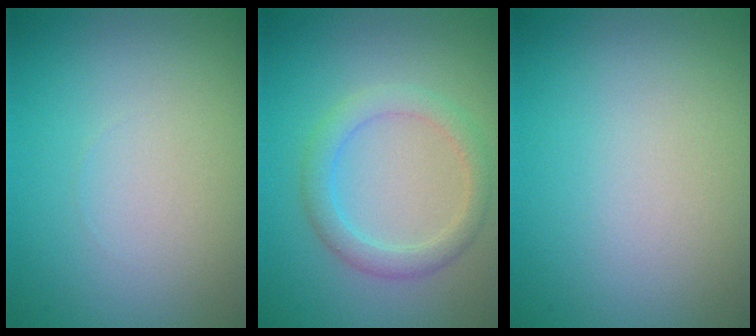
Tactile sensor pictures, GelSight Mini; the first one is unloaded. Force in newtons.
{"total": 2.9, "press": 2.8, "slide": 0.1}
{"total": 0.0}